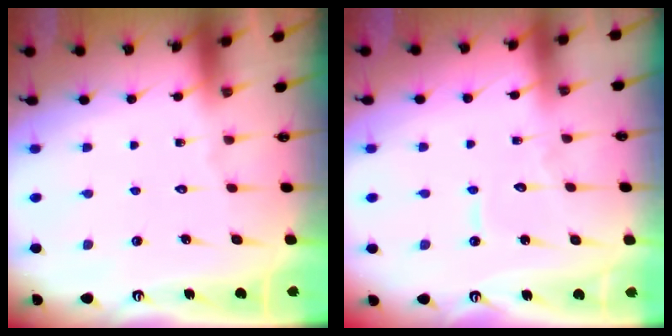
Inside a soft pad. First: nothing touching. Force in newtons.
{"total": 4.6, "press": 4.6, "slide": 0.3}